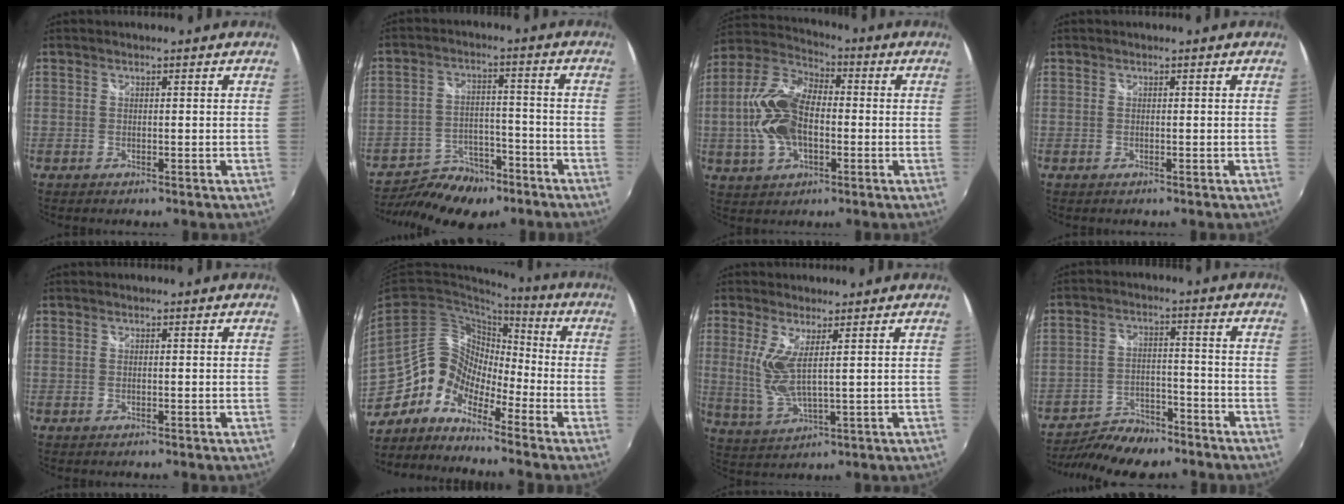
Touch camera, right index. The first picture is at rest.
{"total": 14.3, "force": [-10.5, 7.4, 6.1], "torque": [-0.147, -0.003, -0.158]}
{"total": 14.8, "force": [-1.8, 8.8, 11.8], "torque": [-0.253, 0.014, -0.035]}
{"total": 0.0}
{"total": 0.0}
{"total": 11.6, "force": [-7.6, 7.5, 4.7], "torque": [-0.082, 0.024, -0.169]}
{"total": 6.4, "force": [1.8, 1.2, 6.1], "torque": [-0.136, -0.014, 0.039]}
{"total": 12.6, "force": [-10.9, 4.1, 4.7], "torque": [-0.120, -0.009, -0.174]}